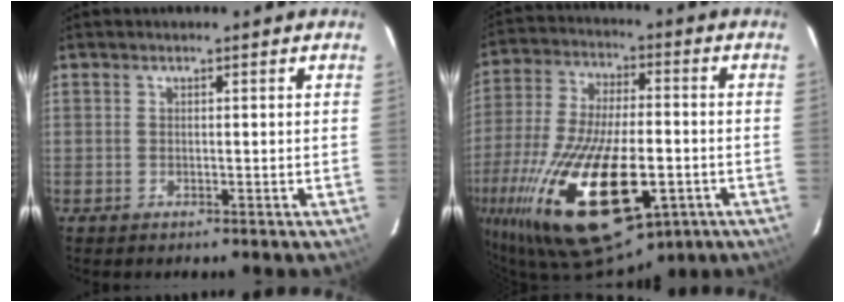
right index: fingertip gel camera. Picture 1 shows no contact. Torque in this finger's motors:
{"motor_torque": [2.14, 0.00, 1.05, 0.21]}